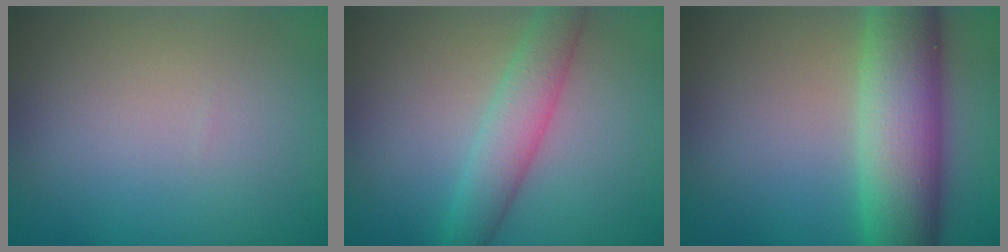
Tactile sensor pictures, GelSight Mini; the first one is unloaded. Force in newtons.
{"total": 3.8, "press": 3.8, "slide": 0.1}
{"total": 9.2, "press": 9.2, "slide": 0.3}